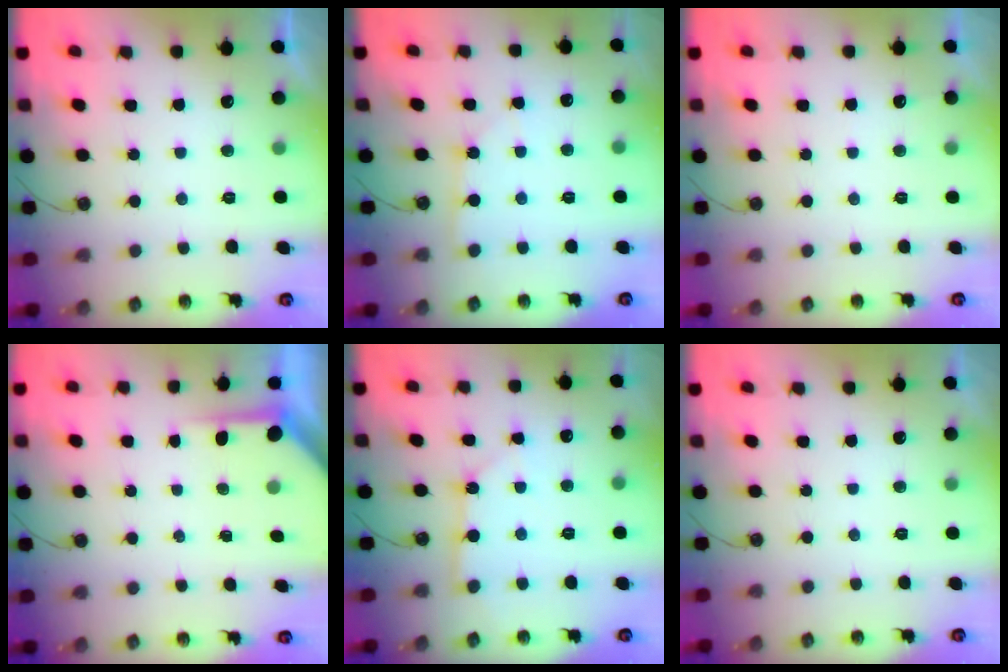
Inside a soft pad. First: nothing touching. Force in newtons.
{"total": 2.4, "press": 2.4, "slide": 0.2}
{"total": 2.9, "press": 2.9, "slide": 0.4}
{"total": 3.9, "press": 3.8, "slide": 0.3}
{"total": 2.8, "press": 2.8, "slide": 0.1}
{"total": 0.0}